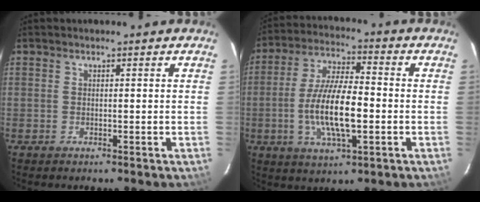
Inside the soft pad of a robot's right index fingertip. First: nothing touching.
{"total": 13.2, "force": [-2.7, 3.9, 12.3], "torque": [-0.245, -0.002, -0.048]}